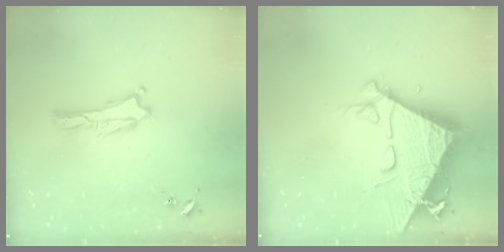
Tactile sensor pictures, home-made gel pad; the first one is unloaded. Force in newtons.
{"total": 11.3, "press": 11.2, "slide": 1.2}